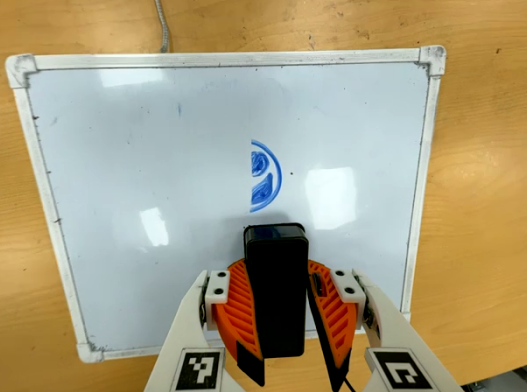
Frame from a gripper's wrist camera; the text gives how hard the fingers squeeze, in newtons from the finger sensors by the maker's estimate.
{"total": 10.7, "left": 10.2, "right": 11.2}